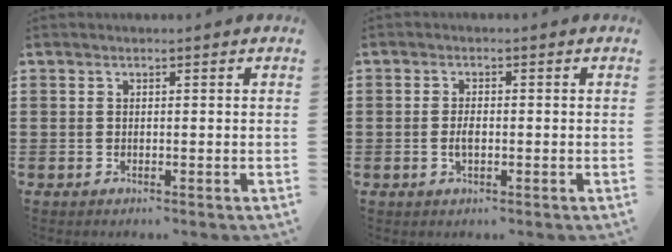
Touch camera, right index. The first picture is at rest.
{"total": 2.2, "force": [-0.4, 1.0, 1.9], "torque": [-0.044, -0.002, -0.011]}